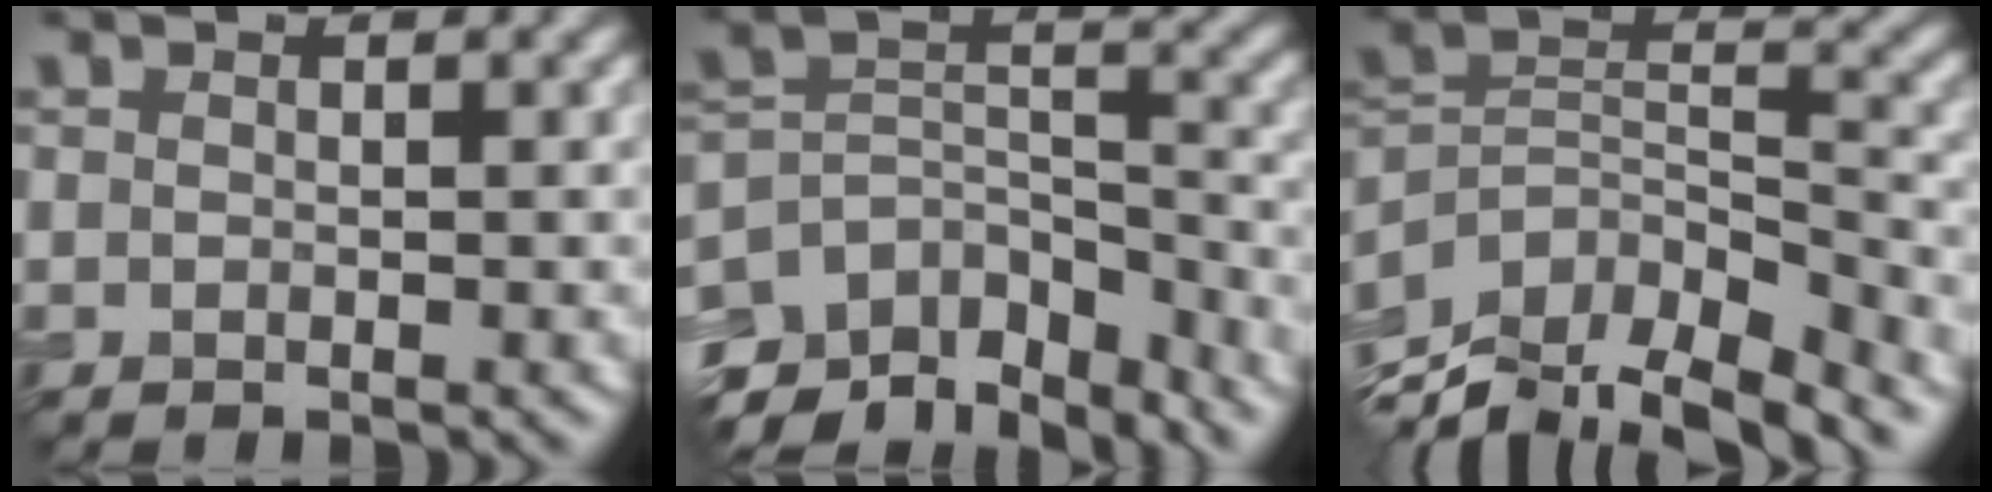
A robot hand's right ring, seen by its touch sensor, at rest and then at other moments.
{"total": 8.1, "force": [-5.6, 4.3, 4.1], "torque": [-0.079, 0.009, -0.089]}
{"total": 10.8, "force": [-7.3, 4.9, 6.2], "torque": [-0.136, 0.018, -0.117]}